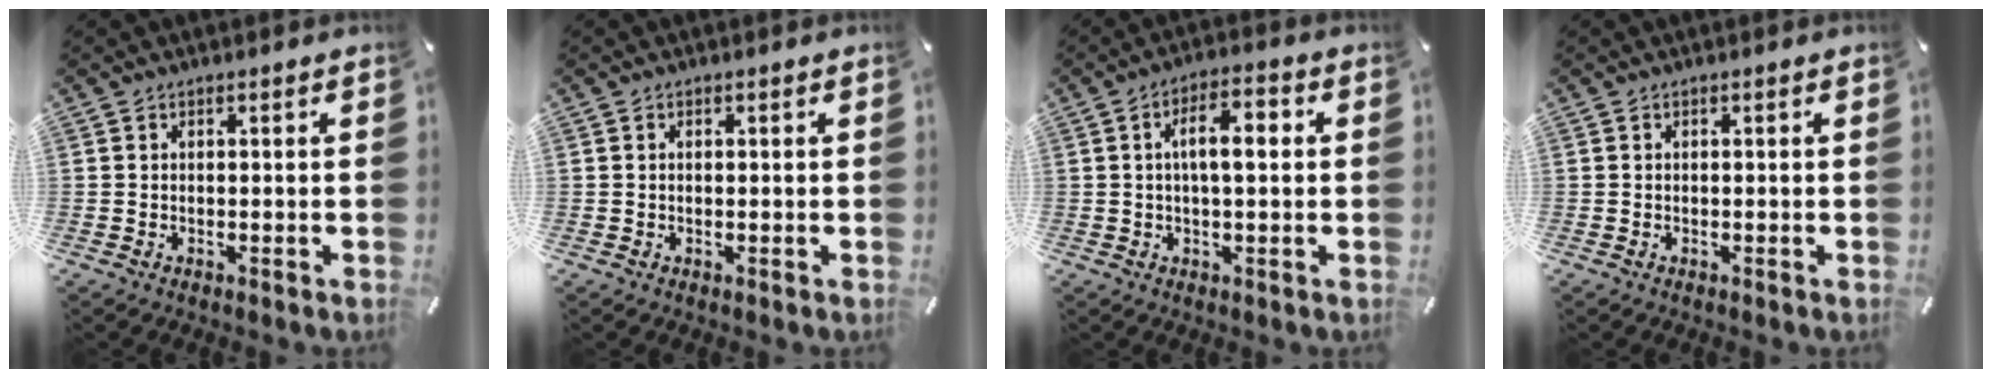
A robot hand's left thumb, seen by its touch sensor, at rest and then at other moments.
{"total": 0.5, "force": [0.0, 0.3, 0.5], "torque": [-0.010, 0.001, -0.001]}
{"total": 7.8, "force": [1.0, 3.0, 7.1], "torque": [-0.120, 0.009, 0.012]}
{"total": 0.0}